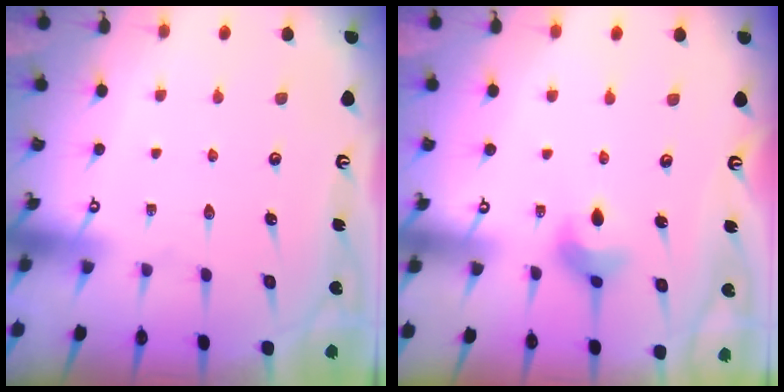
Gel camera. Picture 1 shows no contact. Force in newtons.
{"total": 7.9, "press": 7.6, "slide": 2.1}